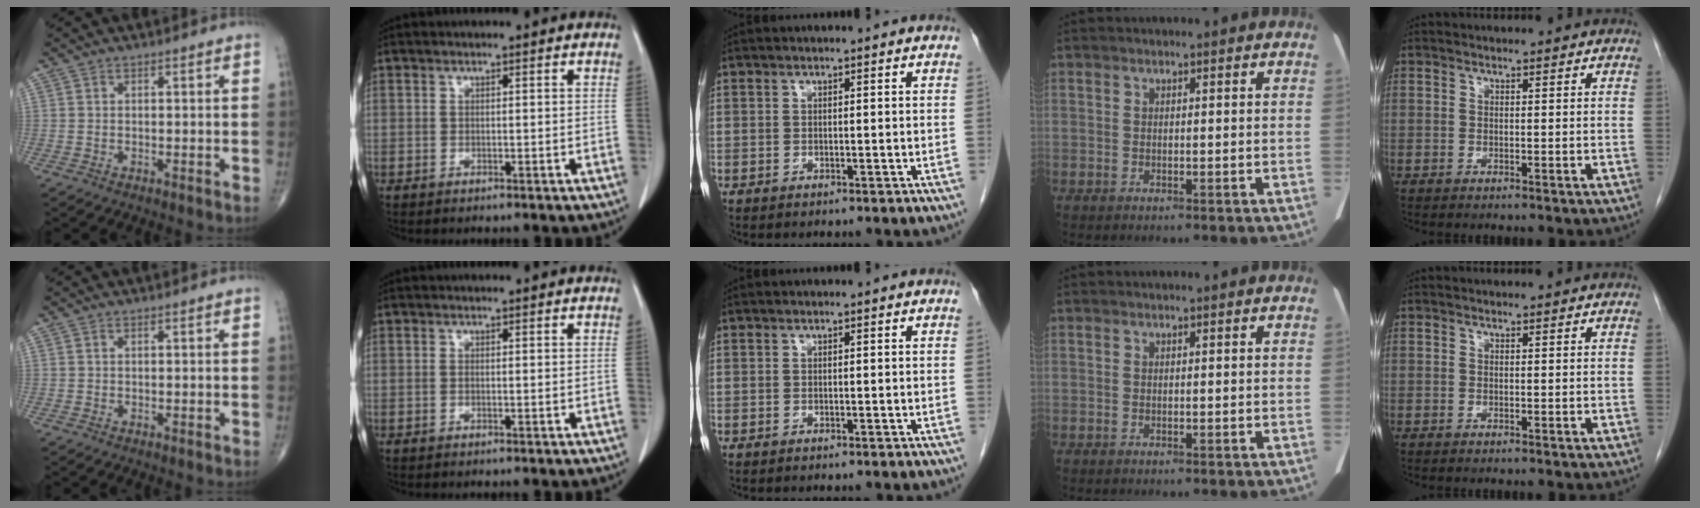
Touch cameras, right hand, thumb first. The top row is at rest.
{}